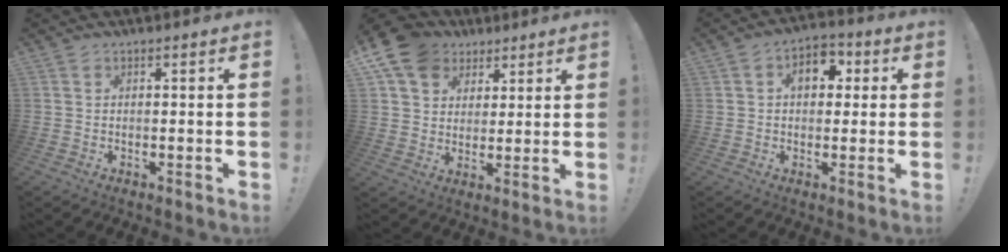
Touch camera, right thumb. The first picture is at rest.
{"total": 12.8, "force": [6.5, 9.8, 4.8], "torque": [-0.075, -0.040, 0.129]}
{"total": 8.6, "force": [1.9, 5.8, 6.1], "torque": [-0.089, 0.012, 0.033]}